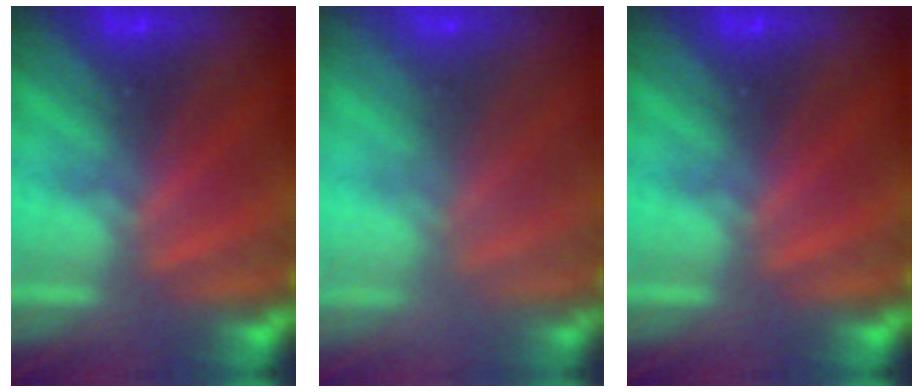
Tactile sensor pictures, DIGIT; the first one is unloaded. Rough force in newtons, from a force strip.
{"total": 9.1}
{"total": 0.0}